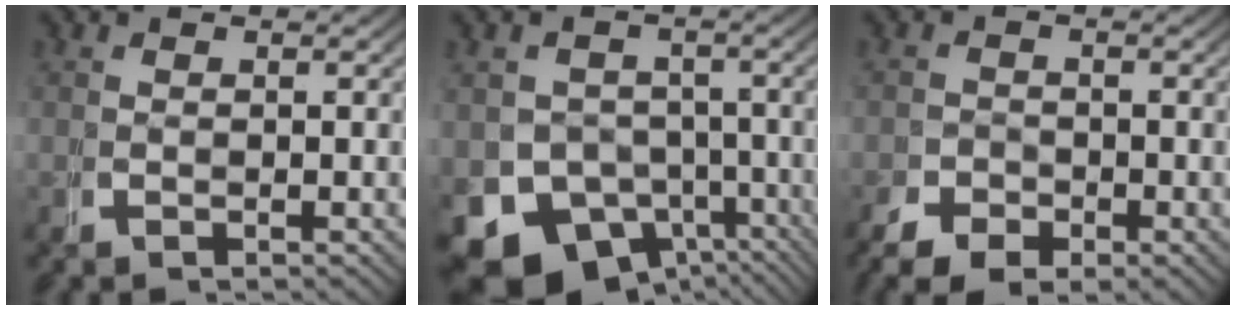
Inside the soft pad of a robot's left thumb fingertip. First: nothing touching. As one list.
[{"total": 14.5, "force": [-6.2, 11.2, 6.7], "torque": [-0.141, -0.078, -0.081]}, {"total": 3.2, "force": [-2.0, 1.9, 1.6], "torque": [-0.013, -0.016, -0.034]}]